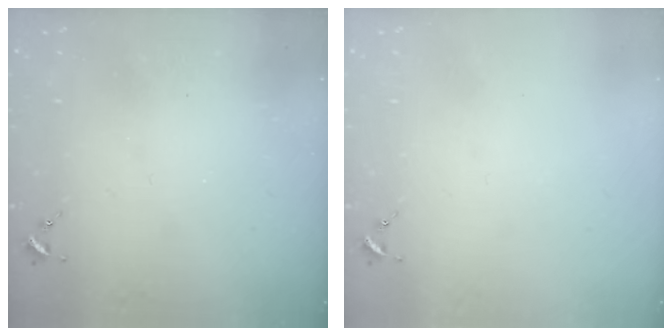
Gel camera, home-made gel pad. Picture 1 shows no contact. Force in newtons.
{"total": 0.0}